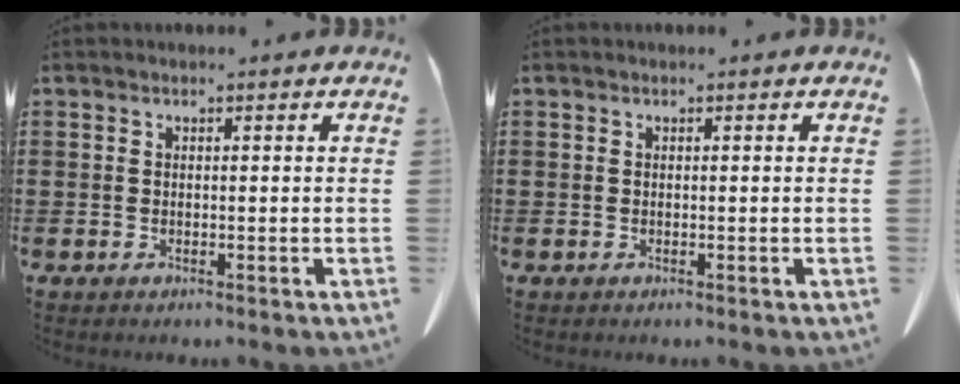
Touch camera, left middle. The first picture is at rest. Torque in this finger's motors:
{"motor_torque": [-0.01, 0.00, 0.00, 0.00]}